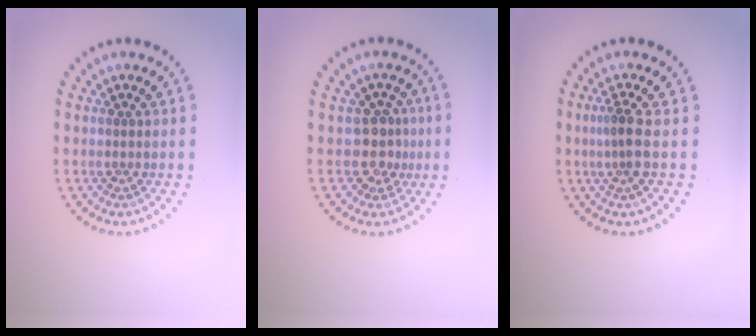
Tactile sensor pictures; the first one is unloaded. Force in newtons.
{"total": 2.6, "press": 2.1, "slide": 1.7}
{"total": 2.3, "press": 1.8, "slide": 1.5}